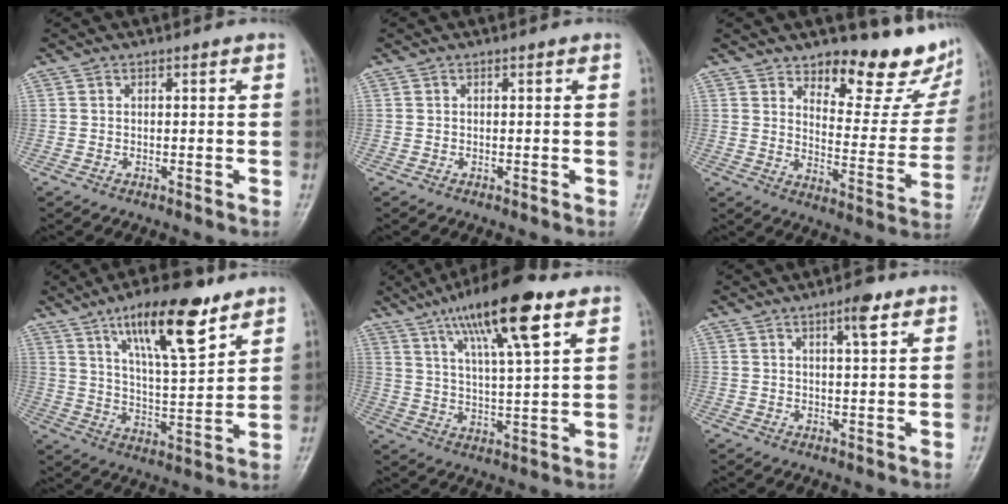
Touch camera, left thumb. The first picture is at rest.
{"total": 0.0}
{"total": 15.2, "force": [11.9, 5.5, 7.7], "torque": [-0.049, -0.105, 0.161]}
{"total": 16.0, "force": [9.8, 4.7, 11.8], "torque": [-0.172, -0.050, 0.167]}
{"total": 16.1, "force": [8.9, 3.4, 12.9], "torque": [-0.212, -0.023, 0.153]}
{"total": 4.1, "force": [2.4, 0.9, 3.2], "torque": [-0.048, -0.012, 0.036]}